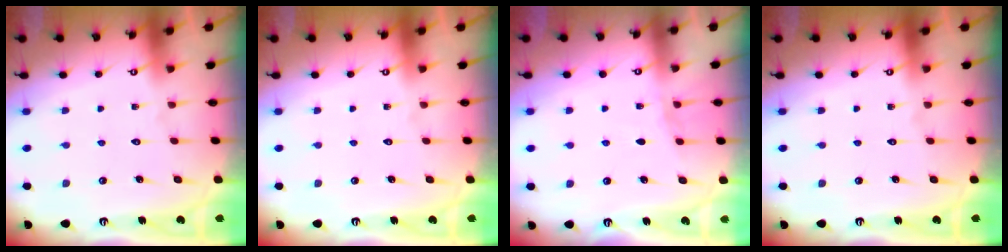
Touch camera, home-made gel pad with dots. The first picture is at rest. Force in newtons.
{"total": 0.0}
{"total": 2.9, "press": 2.8, "slide": 0.7}
{"total": 0.0}